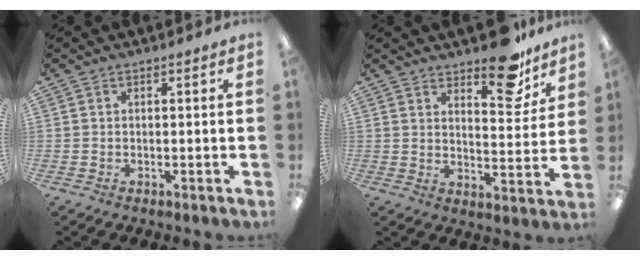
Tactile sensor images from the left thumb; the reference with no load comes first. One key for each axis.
{"total": 12.9, "fx": 9.7, "fy": 5.2, "fz": 6.7, "tx": -0.062, "ty": -0.071, "tz": 0.163}